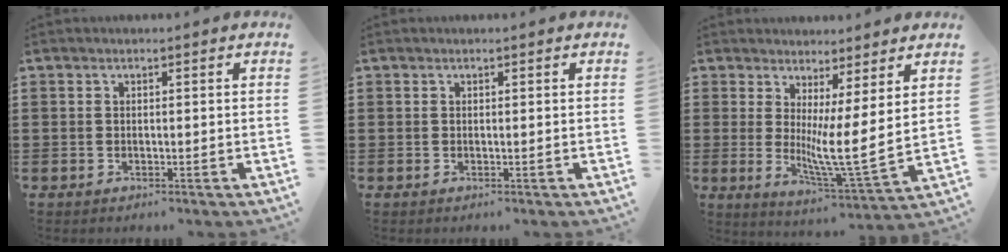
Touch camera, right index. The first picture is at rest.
{"total": 0.0}
{"total": 7.1, "force": [2.1, 0.6, 6.8], "torque": [-0.115, -0.036, 0.038]}